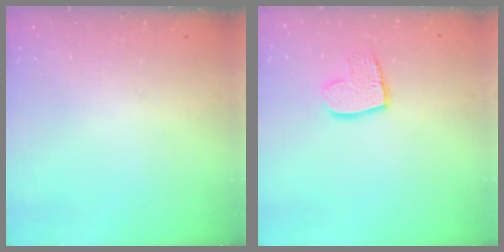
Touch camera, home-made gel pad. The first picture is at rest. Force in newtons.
{"total": 9.8, "press": 9.8, "slide": 0.9}